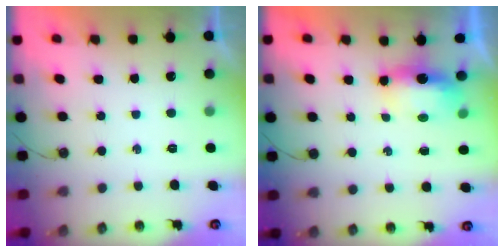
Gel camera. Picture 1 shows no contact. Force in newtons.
{"total": 10.4, "press": 7.2, "slide": 7.5}